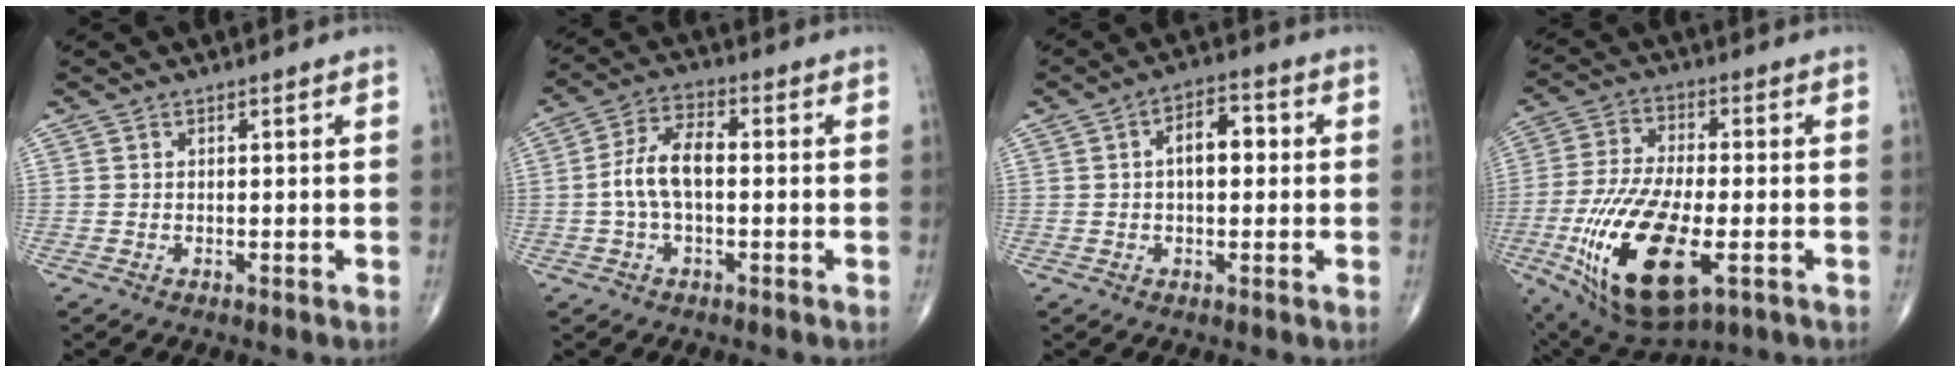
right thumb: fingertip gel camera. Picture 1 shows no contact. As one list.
[{"total": 8.3, "force": [-0.6, 4.2, 7.1], "torque": [-0.146, 0.027, -0.018]}, {"total": 6.7, "force": [0.7, 3.7, 5.6], "torque": [-0.078, 0.020, 0.002]}, {"total": 20.7, "force": [-6.4, 8.8, 17.6], "torque": [-0.363, -0.006, -0.100]}]